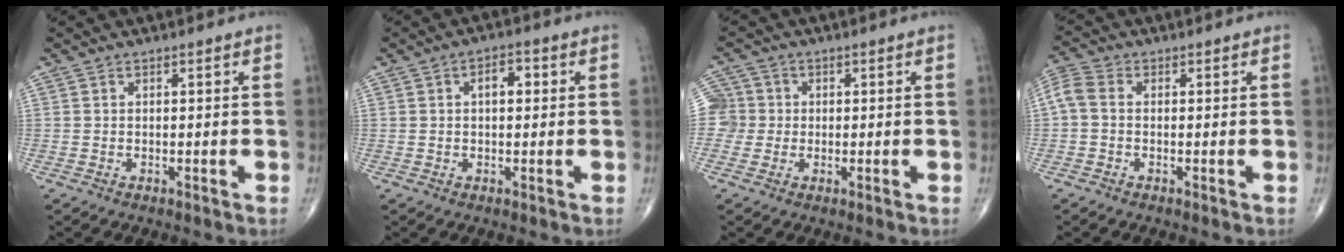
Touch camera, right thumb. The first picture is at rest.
{"total": 3.7, "force": [0.8, 2.1, 3.0], "torque": [-0.035, 0.011, 0.007]}
{"total": 5.4, "force": [0.1, 5.4, 0.6], "torque": [0.010, 0.014, -0.006]}
{"total": 4.7, "force": [-0.1, 3.3, 3.4], "torque": [-0.083, 0.015, -0.011]}